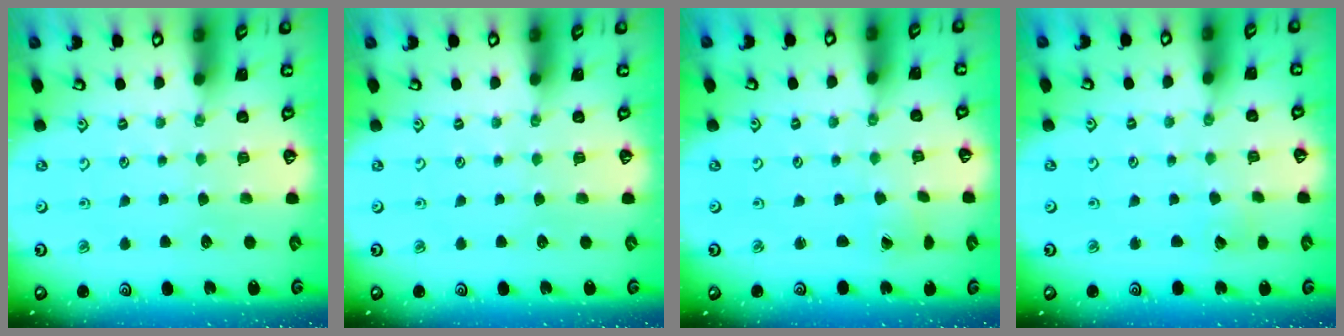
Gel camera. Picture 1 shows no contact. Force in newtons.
{"total": 0.0}
{"total": 0.8, "press": 0.8, "slide": 0.0}
{"total": 2.8, "press": 2.8, "slide": 0.2}